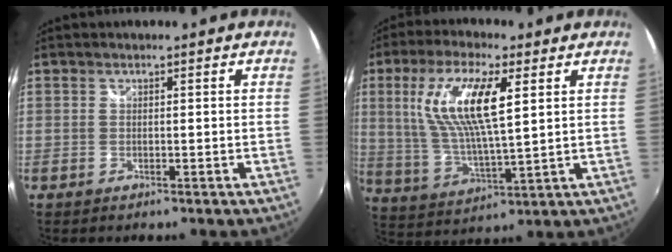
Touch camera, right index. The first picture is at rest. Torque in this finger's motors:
{"motor_torque": [0.88, 0.88, 0.57, 0.21]}